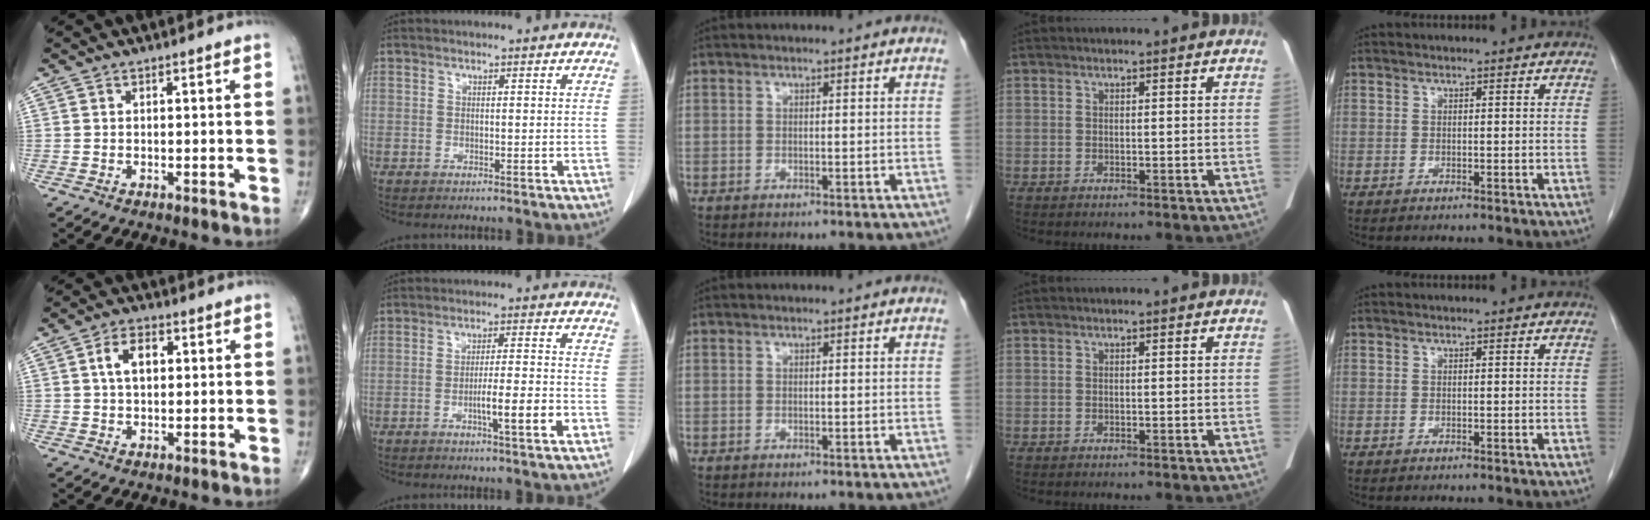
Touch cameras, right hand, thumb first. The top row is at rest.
{"thumb": {"total": 6.0, "force": [1.3, 3.7, 4.5], "torque": [-0.070, 0.010, 0.019]}, "index": {"total": 6.5, "force": [-2.5, -0.1, 6.1], "torque": [-0.092, -0.006, -0.039]}}